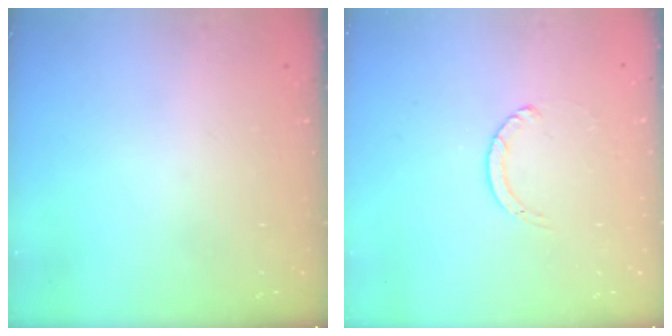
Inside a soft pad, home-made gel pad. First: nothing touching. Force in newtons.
{"total": 1.1, "press": 1.1, "slide": 0.1}